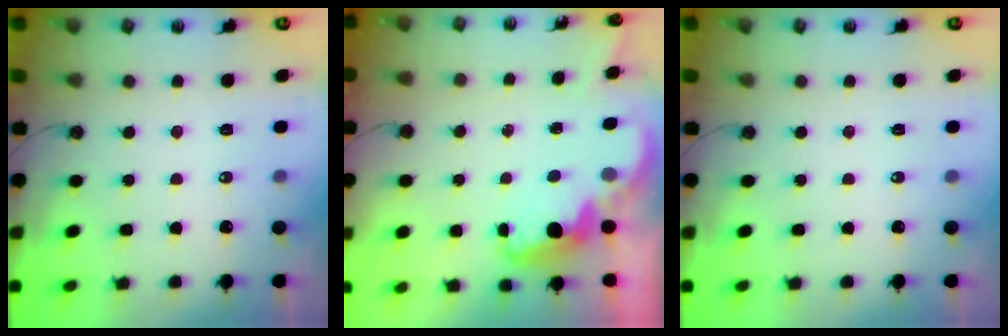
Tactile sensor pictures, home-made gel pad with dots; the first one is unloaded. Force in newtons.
{"total": 2.5, "press": 2.5, "slide": 0.4}
{"total": 0.0}